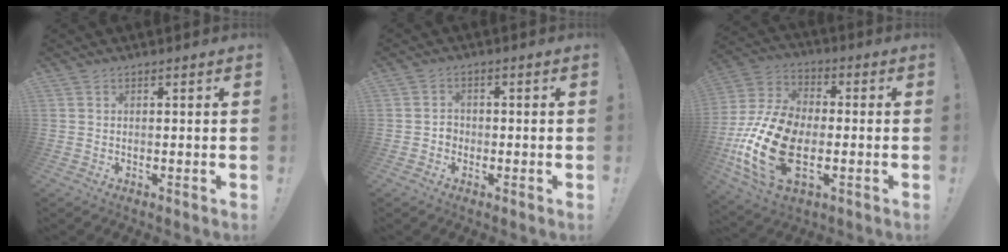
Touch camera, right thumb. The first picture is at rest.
{"total": 2.6, "force": [-1.3, 2.1, 0.8], "torque": [-0.017, 0.007, -0.023]}
{"total": 22.2, "force": [-5.9, 13.4, 16.6], "torque": [-0.323, 0.030, -0.091]}